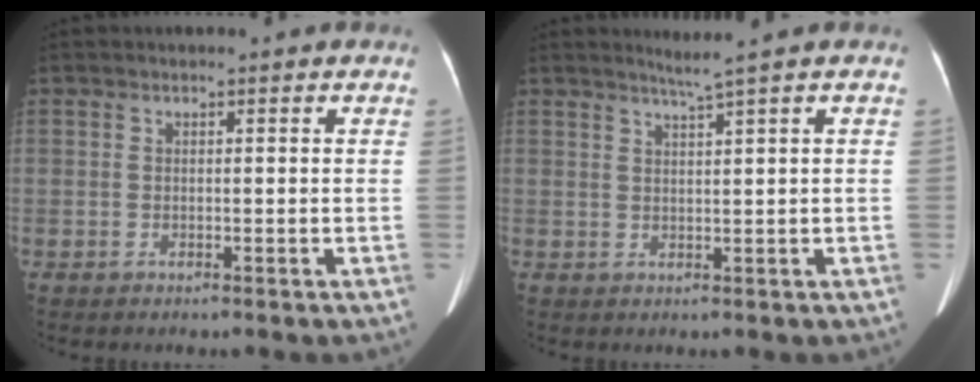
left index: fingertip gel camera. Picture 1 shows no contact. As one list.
[{"total": 2.0, "force": [1.5, -1.1, 0.8], "torque": [-0.021, -0.009, 0.035]}]